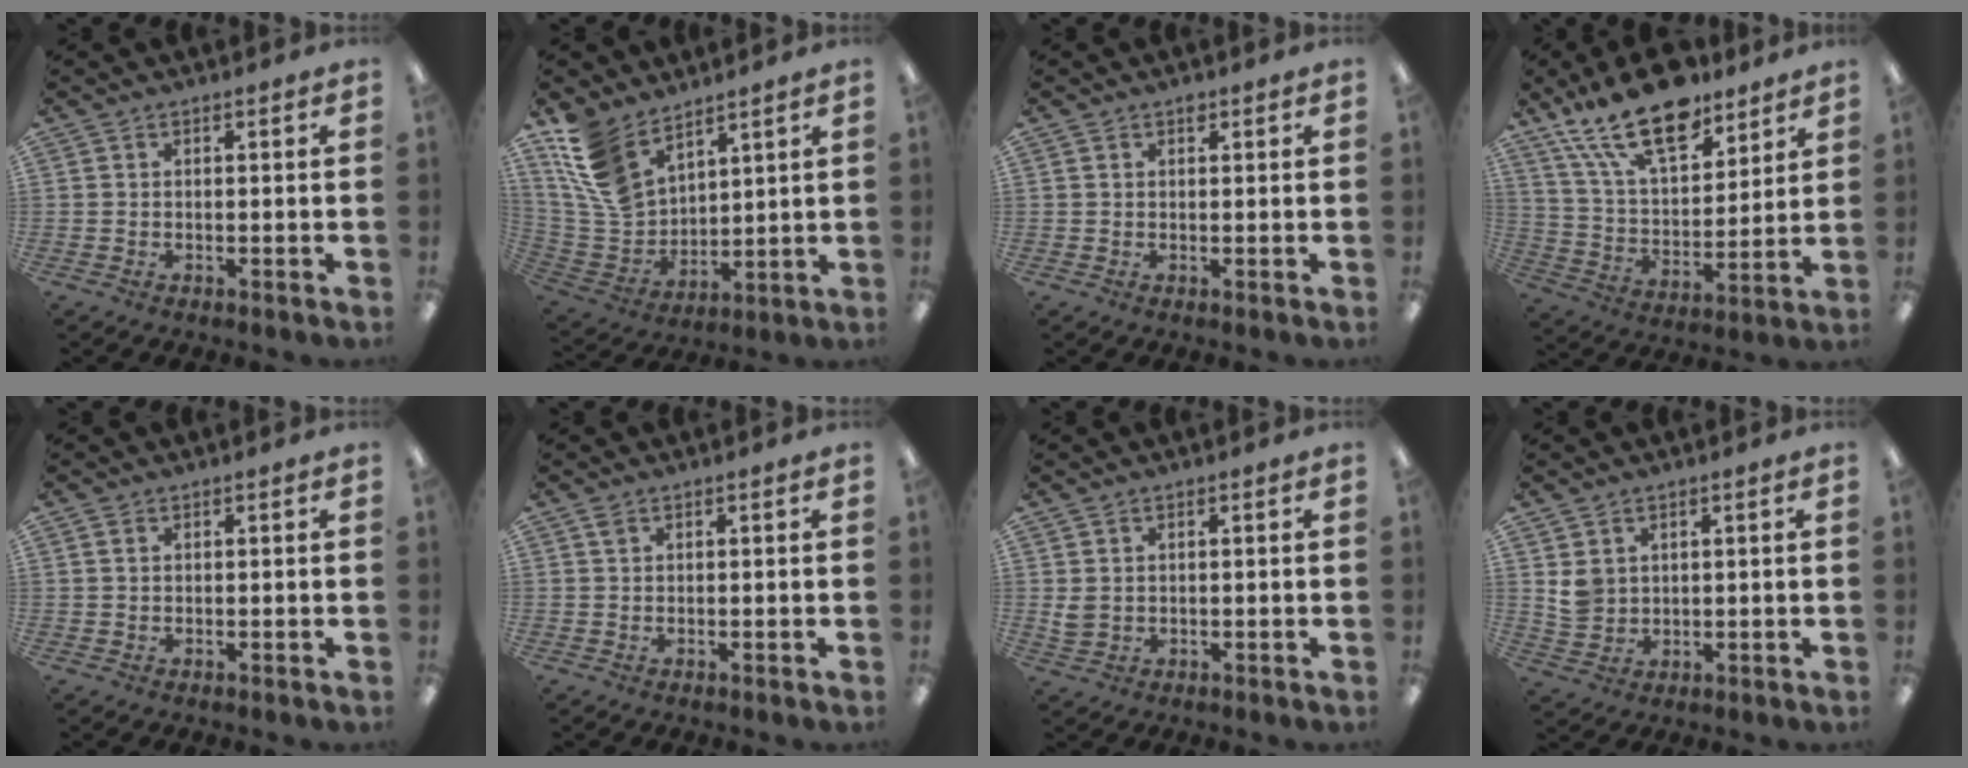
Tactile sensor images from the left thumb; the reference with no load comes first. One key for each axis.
{"total": 13.9, "fx": 9.6, "fy": 8.0, "fz": 6.1, "tx": -0.155, "ty": -0.040, "tz": 0.193}
{"total": 1.7, "fx": 1.0, "fy": 1.1, "fz": 0.8, "tx": -0.008, "ty": -0.002, "tz": 0.017}
{"total": 20.7, "fx": 14.4, "fy": 9.0, "fz": 11.8, "tx": -0.221, "ty": -0.073, "tz": 0.251}
{"total": 1.1, "fx": 0.6, "fy": 0.7, "fz": 0.6, "tx": -0.013, "ty": 0.003, "tz": 0.010}
{"total": 1.0, "fx": 0.7, "fy": 0.5, "fz": 0.6, "tx": -0.014, "ty": 0.001, "tz": 0.012}
{"total": 2.8, "fx": 0.9, "fy": 2.2, "fz": 1.4, "tx": -0.021, "ty": 0.000, "tz": 0.017}
{"total": 4.3, "fx": 2.0, "fy": 3.6, "fz": 1.2, "tx": -0.023, "ty": -0.001, "tz": 0.040}